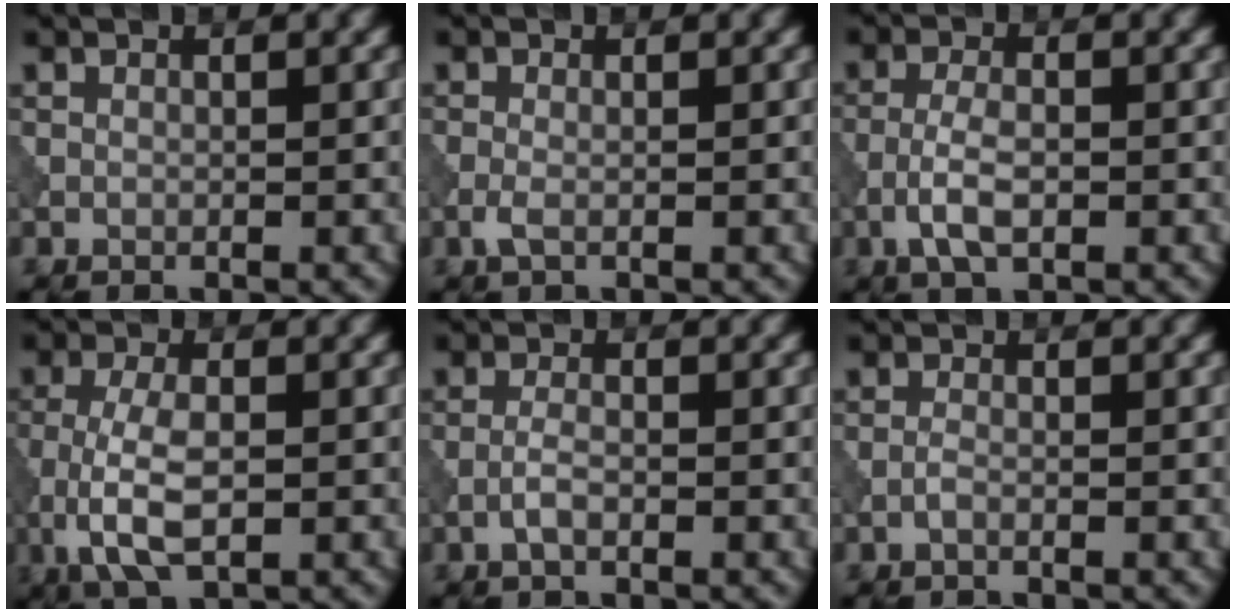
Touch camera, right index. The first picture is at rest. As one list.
[{"total": 1.3, "force": [-0.4, 0.5, 1.2], "torque": [-0.030, 0.000, -0.013]}, {"total": 3.4, "force": [-1.1, 1.4, 2.9], "torque": [-0.061, 0.001, -0.026]}, {"total": 5.4, "force": [-1.4, 2.3, 4.7], "torque": [-0.102, -0.002, -0.027]}, {"total": 1.6, "force": [-0.7, 0.5, 1.4], "torque": [-0.031, 0.004, -0.018]}, {"total": 0.8, "force": [-0.4, 0.2, 0.6], "torque": [-0.015, 0.002, -0.010]}]